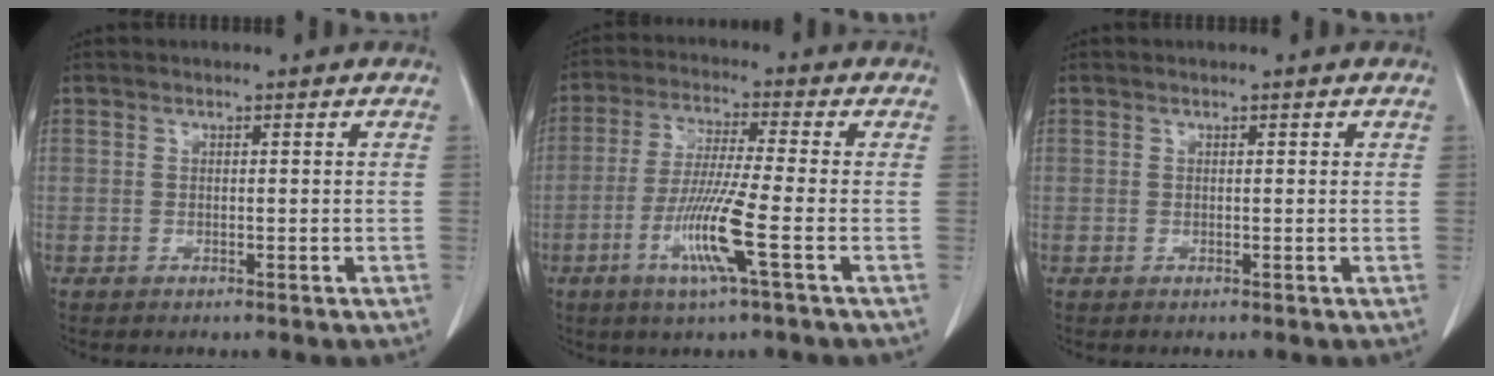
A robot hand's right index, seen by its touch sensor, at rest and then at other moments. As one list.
[{"total": 9.5, "force": [-3.4, -0.8, 8.8], "torque": [-0.175, -0.018, -0.070]}, {"total": 0.0}]